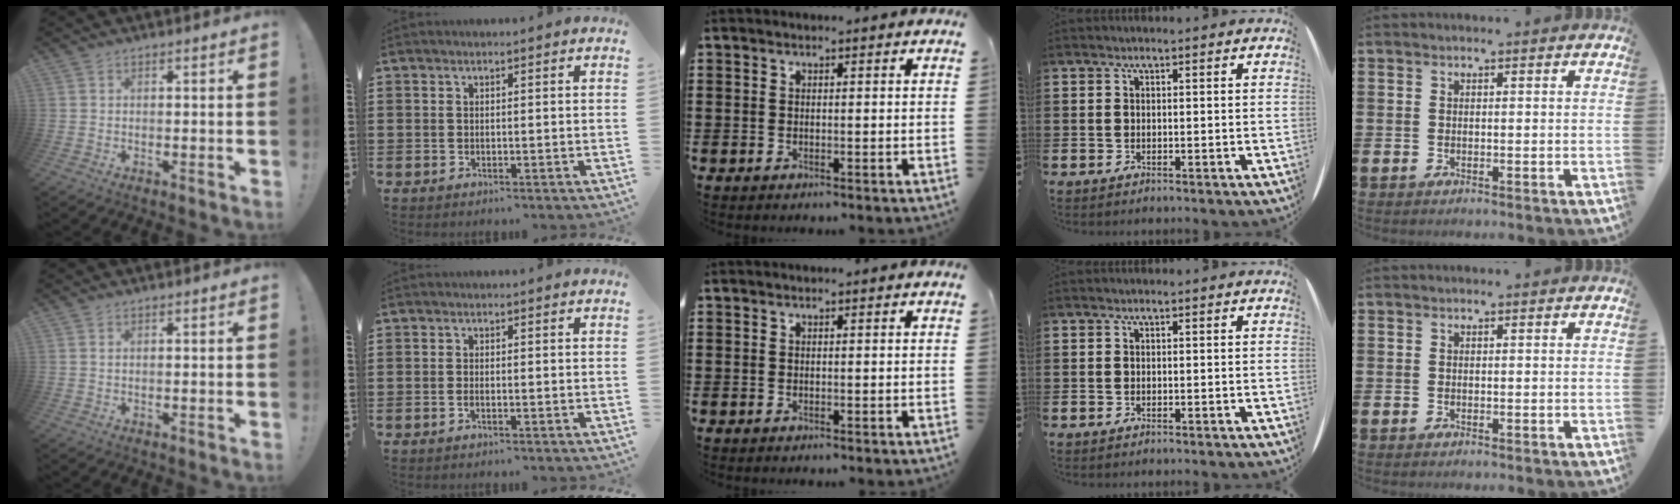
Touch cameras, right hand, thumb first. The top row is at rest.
{"thumb": {"total": 0.8, "force": [0.4, 0.2, 0.6], "torque": [-0.011, 0.000, 0.008]}, "index": {"total": 0.7, "force": [-0.4, 0.1, 0.6], "torque": [-0.011, -0.004, -0.007]}}